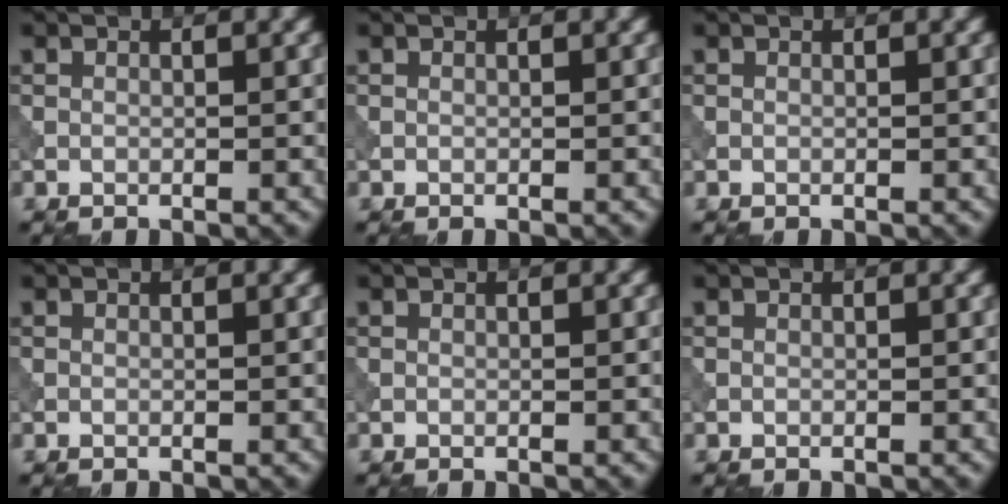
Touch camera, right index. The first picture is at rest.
{"total": 0.0}
{"total": 0.0}
{"total": 0.0}
{"total": 0.0}
{"total": 0.0}